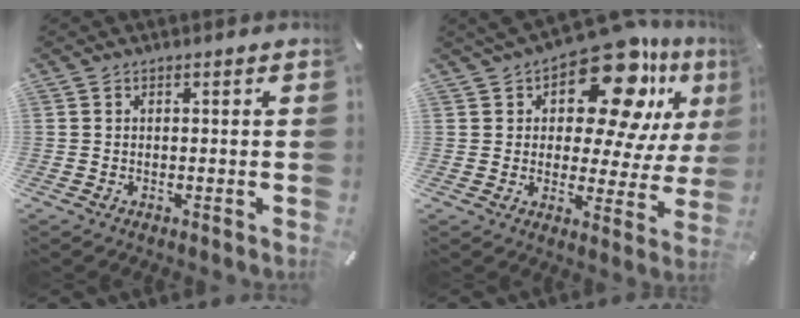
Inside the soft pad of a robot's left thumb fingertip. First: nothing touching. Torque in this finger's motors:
{"motor_torque": [1.72, 2.40, 1.91, -0.86, 0.13]}